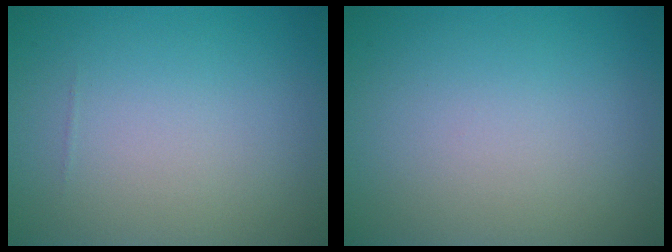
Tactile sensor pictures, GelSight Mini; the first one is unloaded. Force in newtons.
{"total": 0.0}